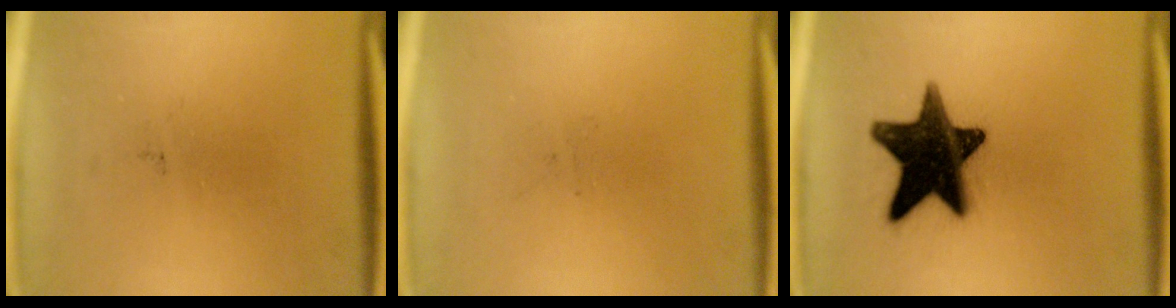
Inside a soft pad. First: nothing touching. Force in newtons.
{"total": 0.0}
{"total": 17.4}